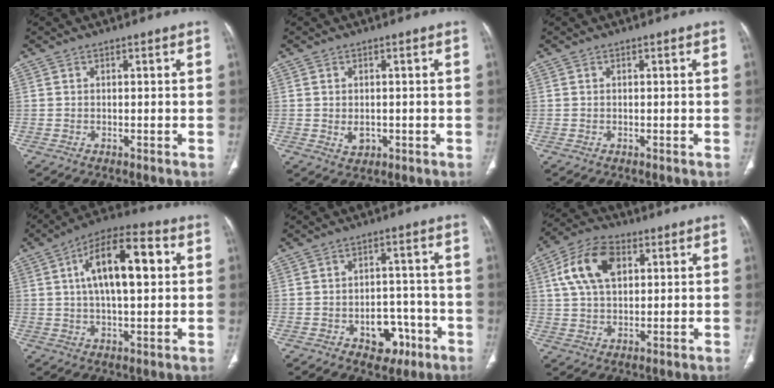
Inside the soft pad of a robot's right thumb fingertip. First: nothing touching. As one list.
[{"total": 2.7, "force": [-0.3, 2.0, 1.8], "torque": [-0.024, -0.002, 0.002]}, {"total": 0.0}, {"total": 15.4, "force": [3.3, 6.5, 13.6], "torque": [-0.217, 0.019, 0.047]}, {"total": 7.8, "force": [-3.5, 5.5, 4.2], "torque": [-0.022, 0.035, -0.042]}, {"total": 12.0, "force": [3.8, 7.3, 8.6], "torque": [-0.155, 0.009, 0.067]}]